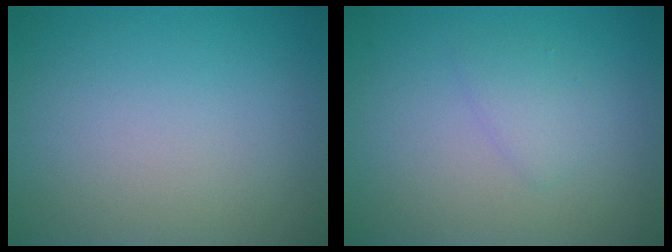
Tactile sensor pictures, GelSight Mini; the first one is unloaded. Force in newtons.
{"total": 1.4, "press": 1.4, "slide": 0.0}